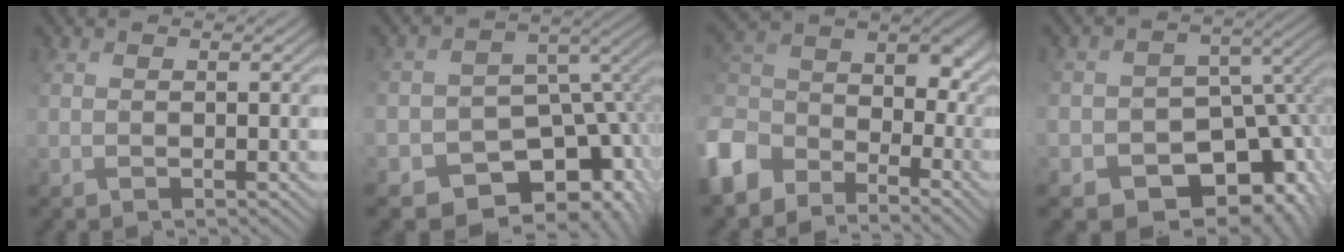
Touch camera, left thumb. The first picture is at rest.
{"total": 13.3, "force": [-7.7, 9.1, 5.9], "torque": [-0.106, -0.010, -0.096]}
{"total": 11.2, "force": [-5.5, 7.5, 6.2], "torque": [-0.154, -0.015, -0.117]}
{"total": 15.0, "force": [-8.2, 10.4, 7.1], "torque": [-0.116, -0.019, -0.104]}